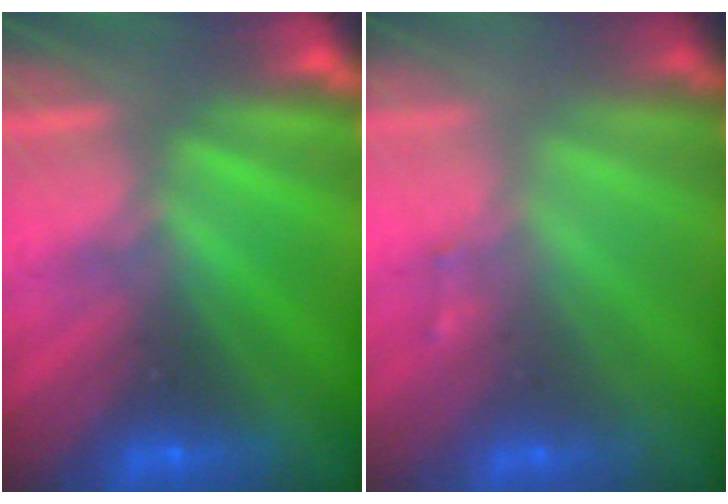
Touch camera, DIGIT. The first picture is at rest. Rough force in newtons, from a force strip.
{"total": 1.5}